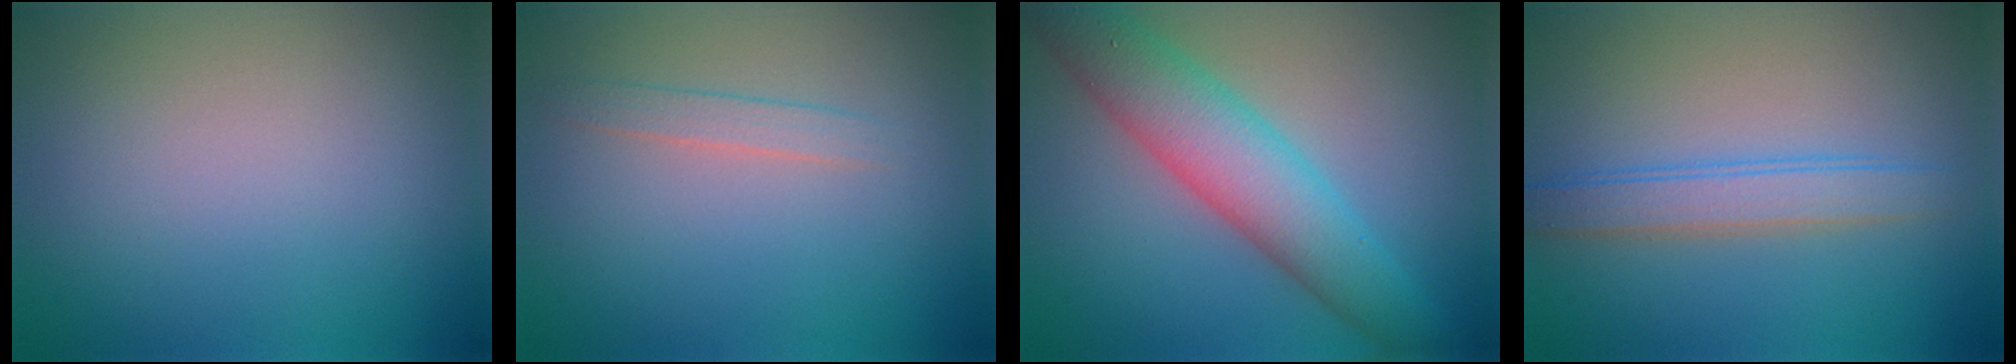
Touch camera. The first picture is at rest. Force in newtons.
{"total": 1.3, "press": 1.3, "slide": 0.1}
{"total": 7.0, "press": 7.0, "slide": 0.2}
{"total": 2.9, "press": 2.9, "slide": 0.0}